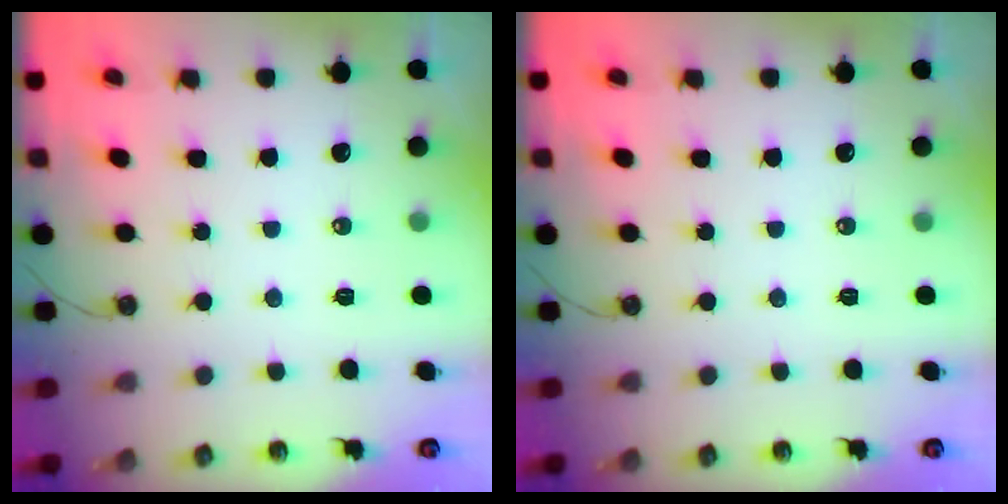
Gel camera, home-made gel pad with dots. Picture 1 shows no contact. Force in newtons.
{"total": 0.0}